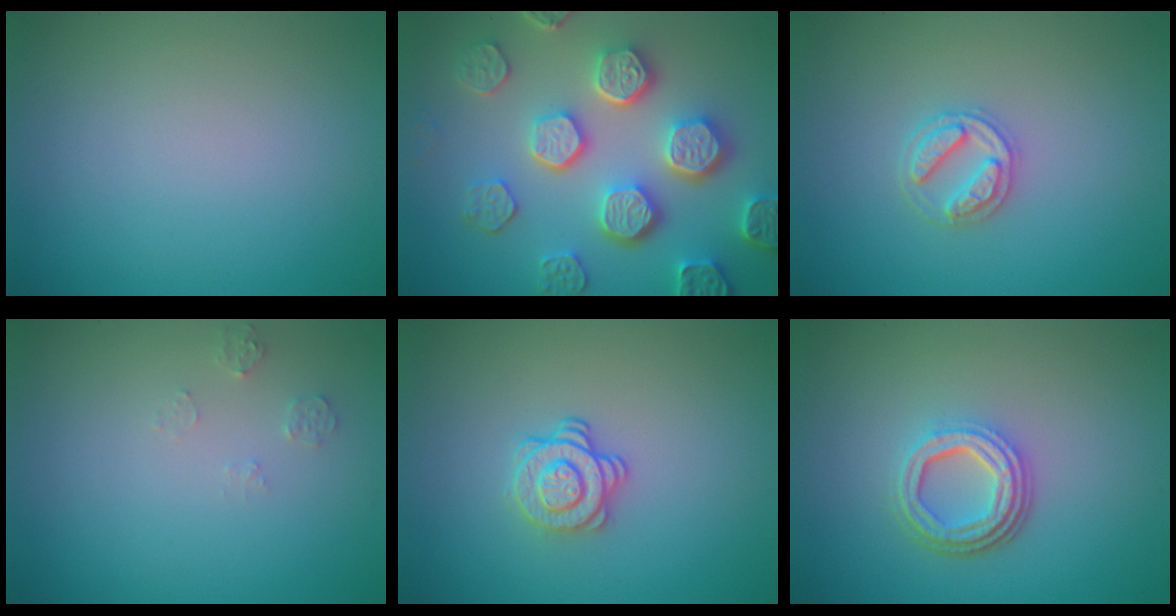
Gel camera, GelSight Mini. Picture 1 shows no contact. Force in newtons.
{"total": 7.1, "press": 6.0, "slide": 3.7}
{"total": 2.6, "press": 2.5, "slide": 0.5}
{"total": 1.1, "press": 1.1, "slide": 0.1}
{"total": 2.4, "press": 2.0, "slide": 1.4}
{"total": 4.3, "press": 3.3, "slide": 2.9}